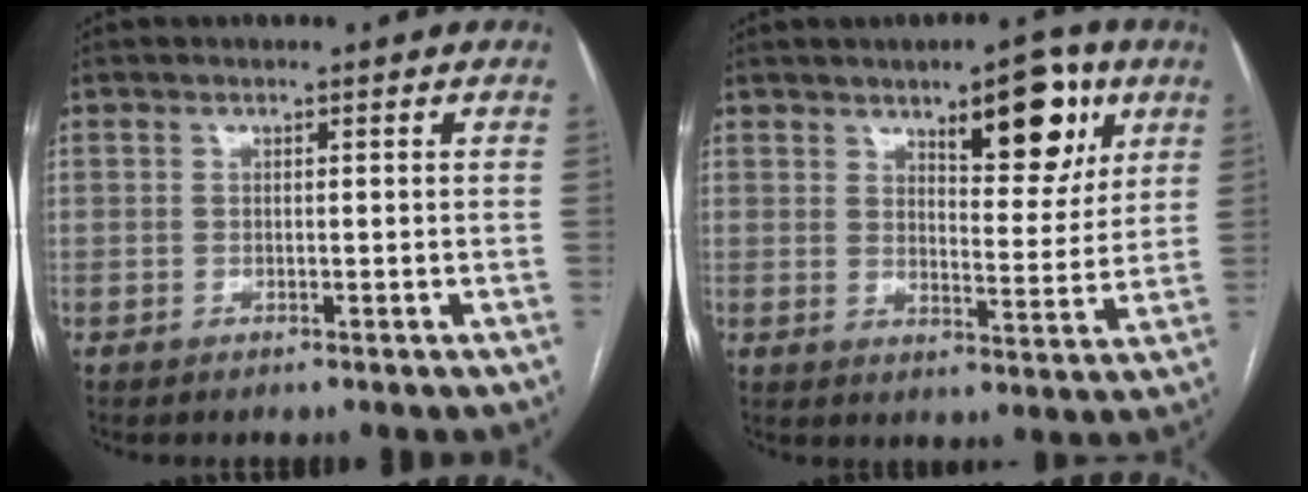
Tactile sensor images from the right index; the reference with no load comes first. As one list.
[{"total": 10.7, "force": [5.9, 3.5, 8.2], "torque": [-0.109, 0.005, 0.085]}]